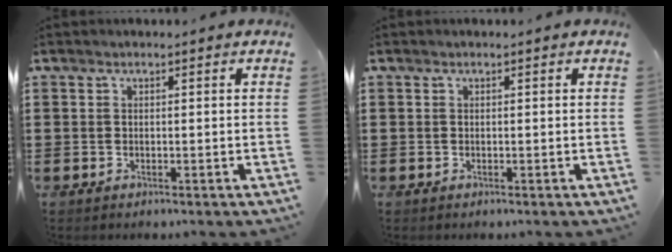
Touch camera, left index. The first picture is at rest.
{"total": 0.0}